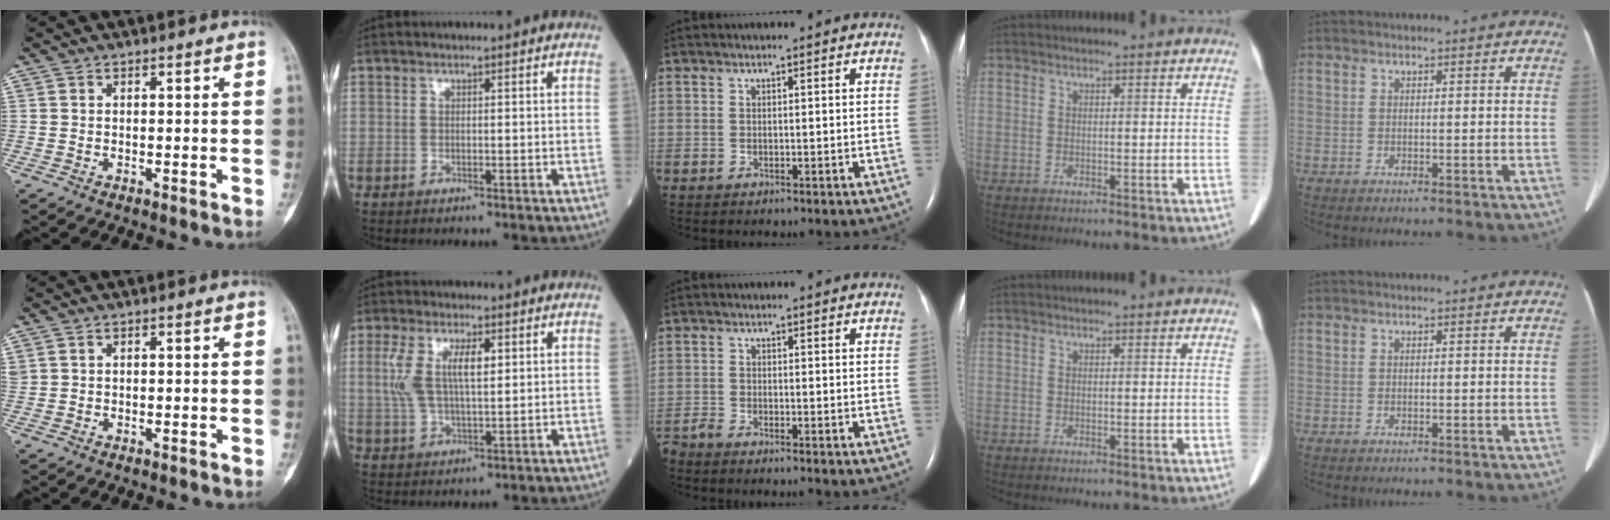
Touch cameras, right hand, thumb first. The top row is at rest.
{"thumb": {"total": 1.0, "force": [0.6, 0.7, 0.4], "torque": [-0.009, 0.010, 0.016]}, "index": {"total": 7.9, "force": [1.9, 2.6, 7.2], "torque": [-0.159, 0.014, 0.041]}, "middle": {"total": 3.4, "force": [-3.2, 0.0, 1.2], "torque": [-0.020, -0.011, -0.058]}}